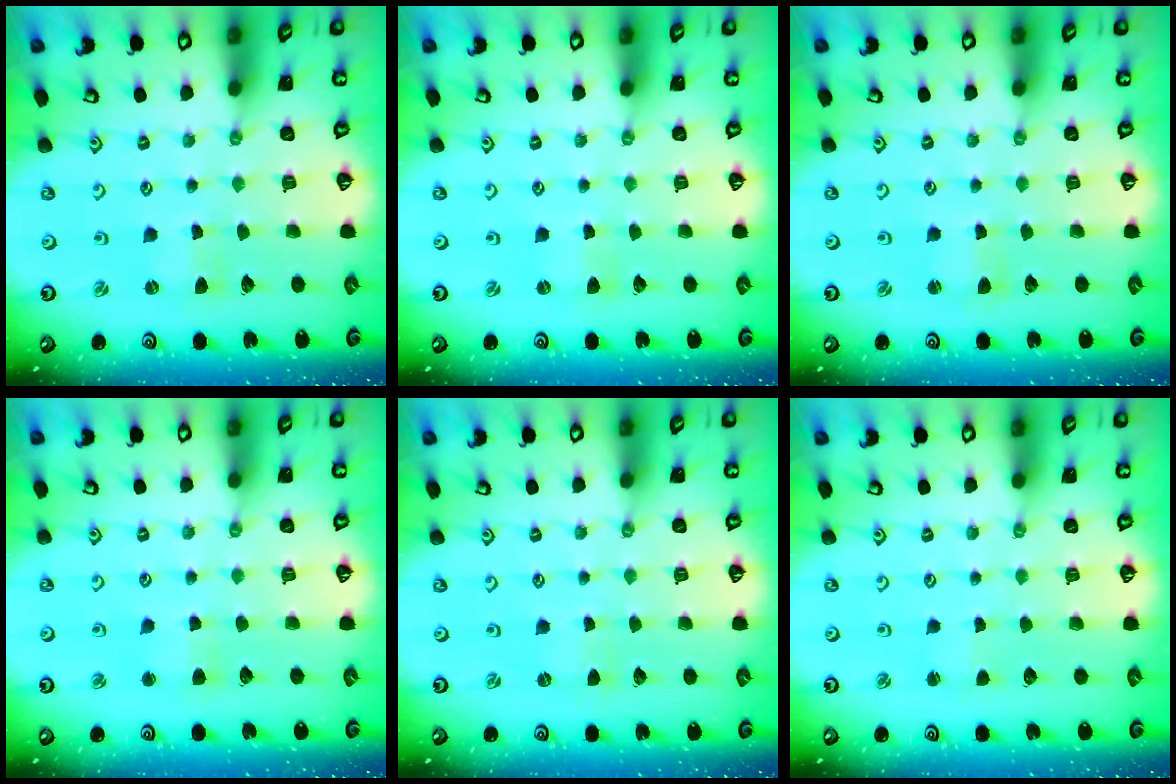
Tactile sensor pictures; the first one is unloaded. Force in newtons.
{"total": 0.0}
{"total": 1.4, "press": 1.4, "slide": 0.3}
{"total": 3.6, "press": 3.6, "slide": 0.3}
{"total": 0.0}
{"total": 1.0, "press": 0.9, "slide": 0.1}